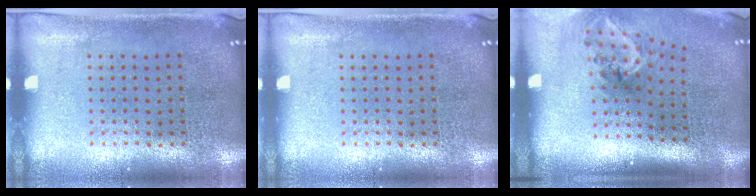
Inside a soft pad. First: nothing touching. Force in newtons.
{"total": 0.0}
{"total": 2.1, "press": 1.3, "slide": 1.6}